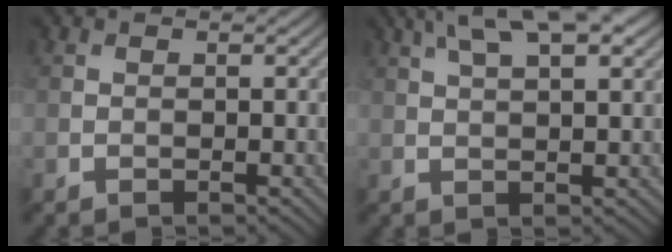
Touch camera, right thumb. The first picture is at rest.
{"total": 7.6, "force": [4.4, 2.3, 5.7], "torque": [-0.096, 0.017, 0.071]}